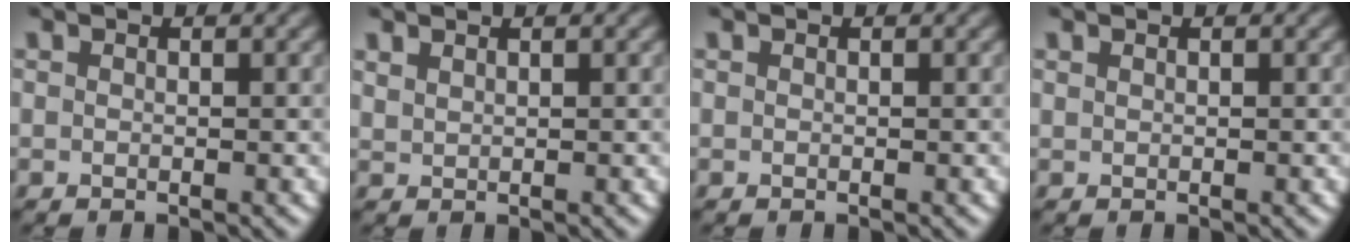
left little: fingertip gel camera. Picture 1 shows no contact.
{"total": 0.9, "force": [0.8, 0.2, 0.2], "torque": [-0.008, 0.000, 0.021]}
{"total": 0.0}
{"total": 0.0}